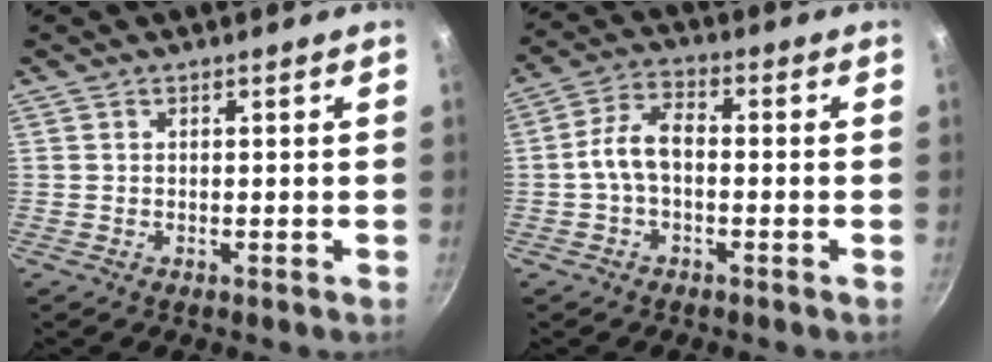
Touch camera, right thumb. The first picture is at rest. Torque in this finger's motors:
{"motor_torque": [0.07, 0.03, 0.78, -0.26, 0.06]}